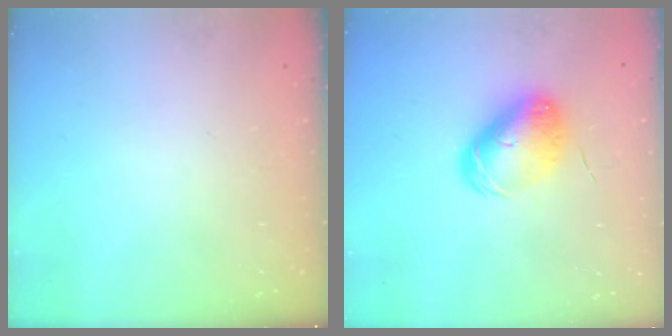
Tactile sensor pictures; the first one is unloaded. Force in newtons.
{"total": 9.5, "press": 9.5, "slide": 1.2}